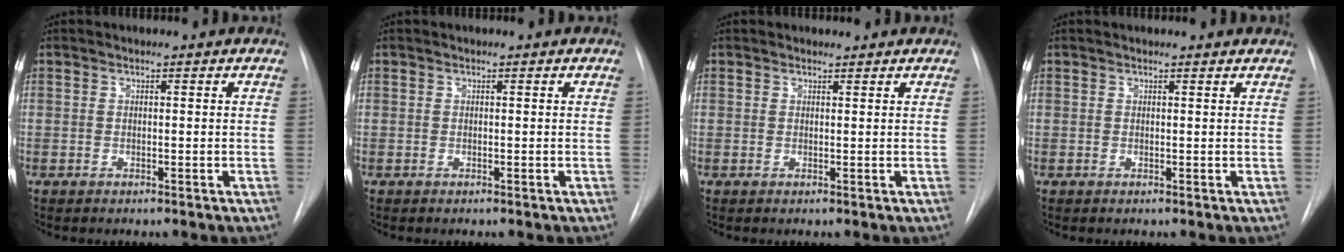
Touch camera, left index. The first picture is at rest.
{"total": 0.0}
{"total": 0.7, "force": [0.7, 0.2, -0.1], "torque": [-0.006, -0.001, 0.009]}
{"total": 2.7, "force": [2.7, 0.5, 0.4], "torque": [-0.011, 0.008, 0.021]}